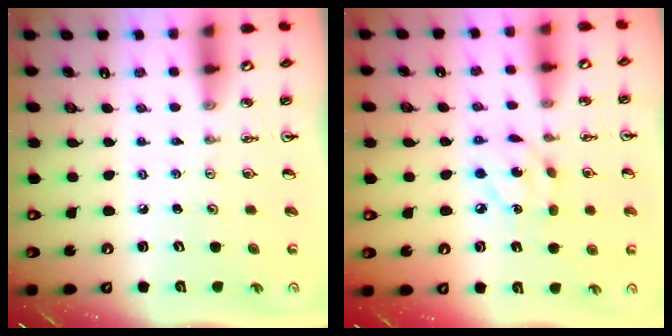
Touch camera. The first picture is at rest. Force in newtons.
{"total": 7.4, "press": 7.4, "slide": 0.3}